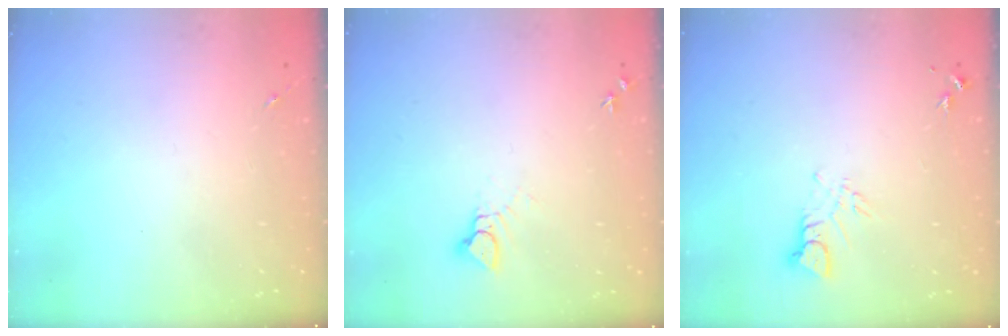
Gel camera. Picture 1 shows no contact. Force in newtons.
{"total": 3.7, "press": 3.7, "slide": 0.3}
{"total": 3.9, "press": 3.9, "slide": 0.4}